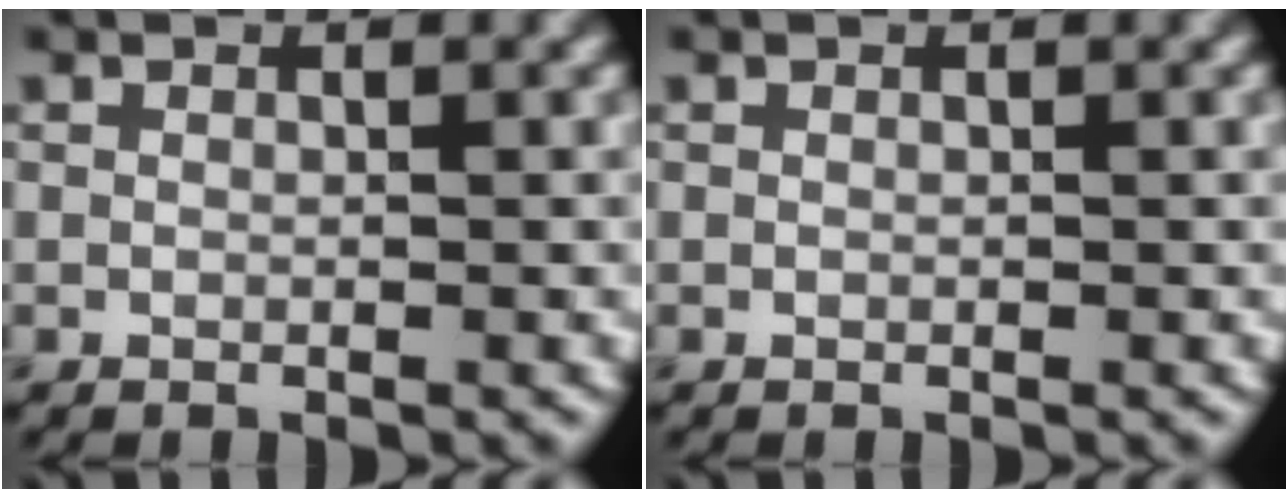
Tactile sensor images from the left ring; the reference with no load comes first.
{"total": 0.0}